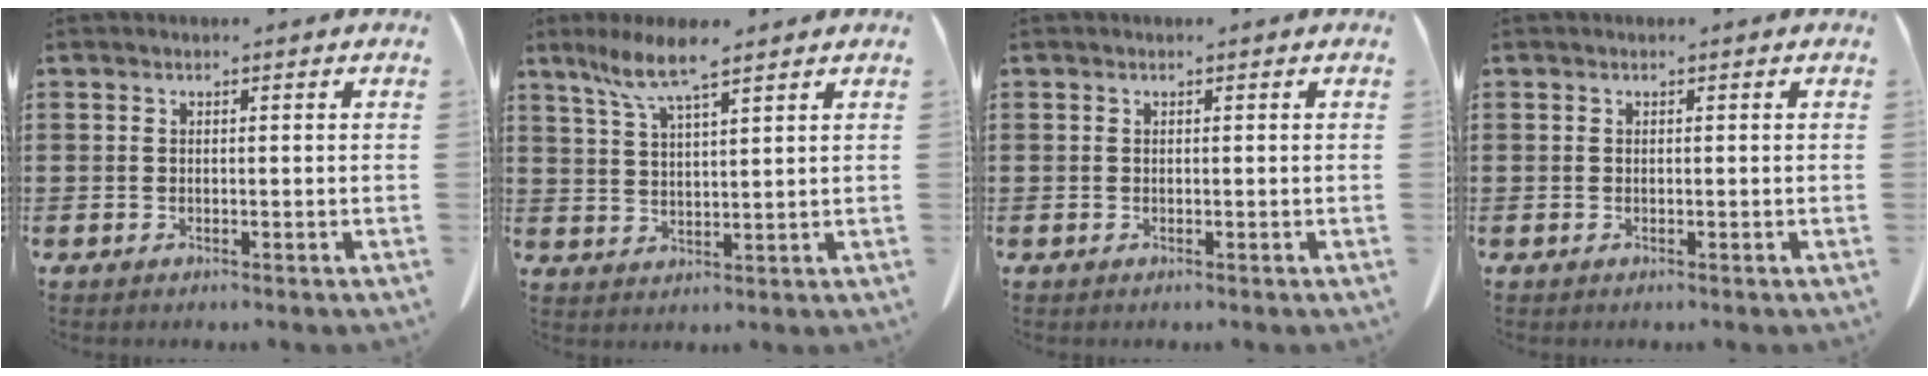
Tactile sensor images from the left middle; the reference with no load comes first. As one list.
[{"total": 7.2, "force": [5.0, 1.0, 5.1], "torque": [-0.119, -0.008, 0.087]}, {"total": 0.0}, {"total": 0.0}]